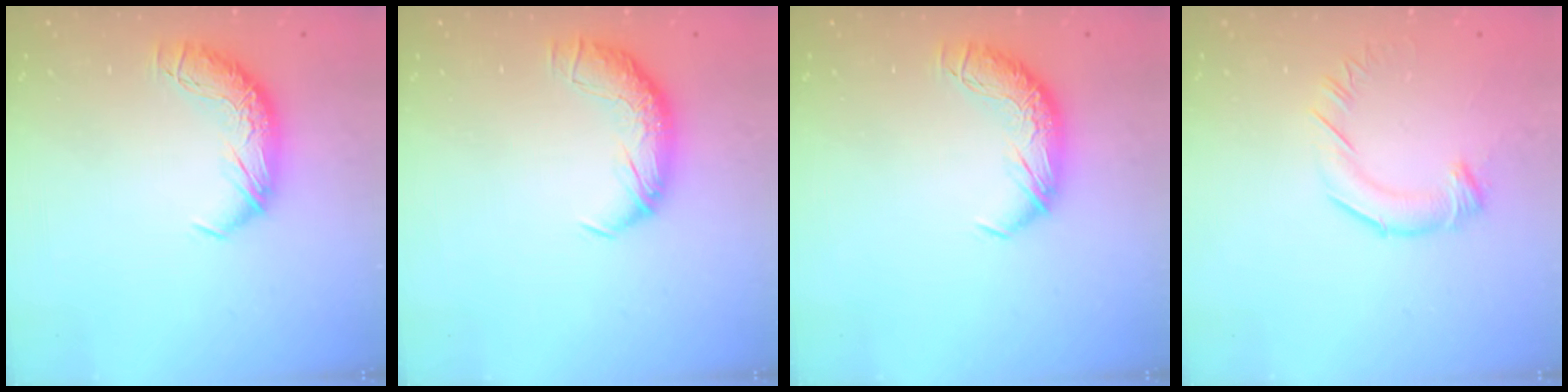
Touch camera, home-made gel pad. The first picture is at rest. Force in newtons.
{"total": 1.7, "press": 0.6, "slide": 1.6}
{"total": 0.0}
{"total": 2.1, "press": 2.1, "slide": 0.3}